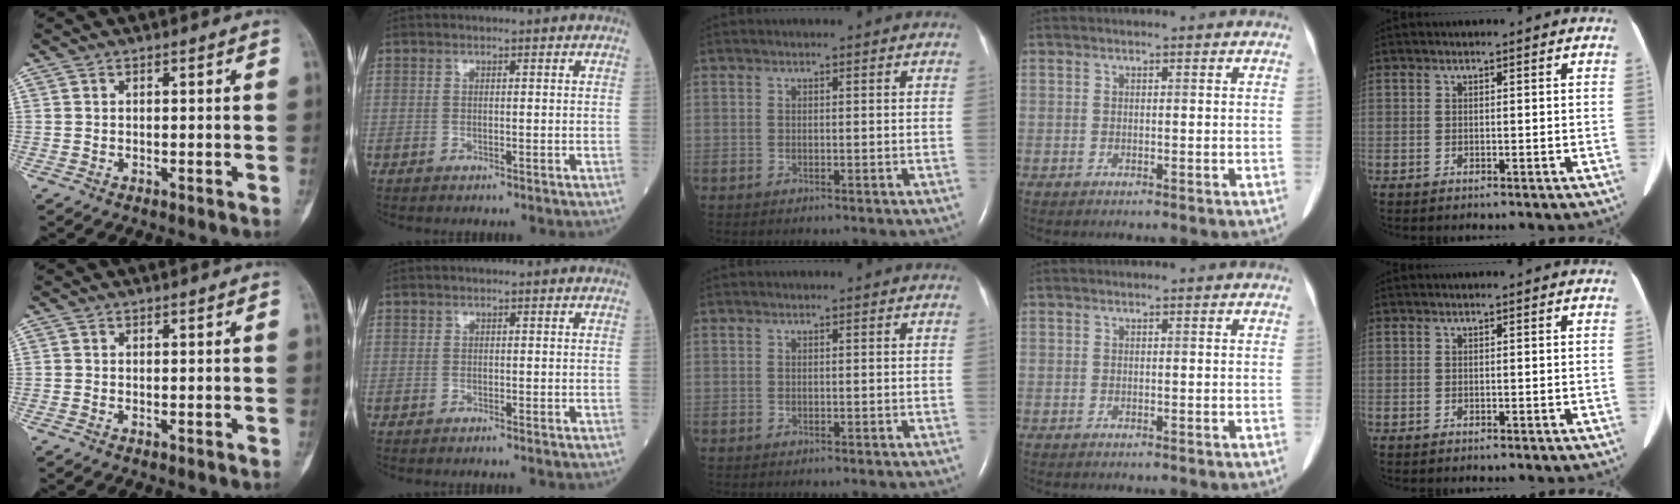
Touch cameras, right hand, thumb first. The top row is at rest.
{}